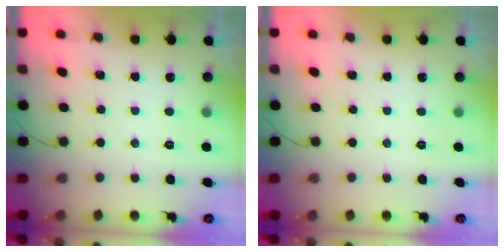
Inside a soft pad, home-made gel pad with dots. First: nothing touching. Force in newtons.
{"total": 0.0}